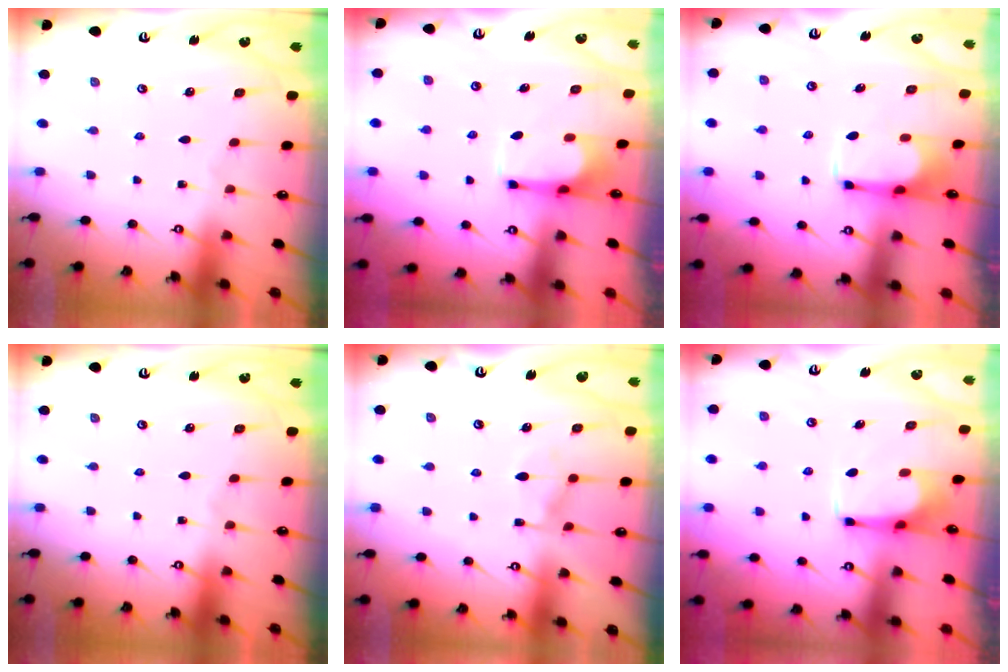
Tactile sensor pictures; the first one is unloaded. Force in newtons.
{"total": 1.5, "press": 1.4, "slide": 0.5}
{"total": 1.8, "press": 1.7, "slide": 0.5}
{"total": 0.0}
{"total": 7.0, "press": 7.0, "slide": 0.8}
{"total": 1.1, "press": 1.0, "slide": 0.5}